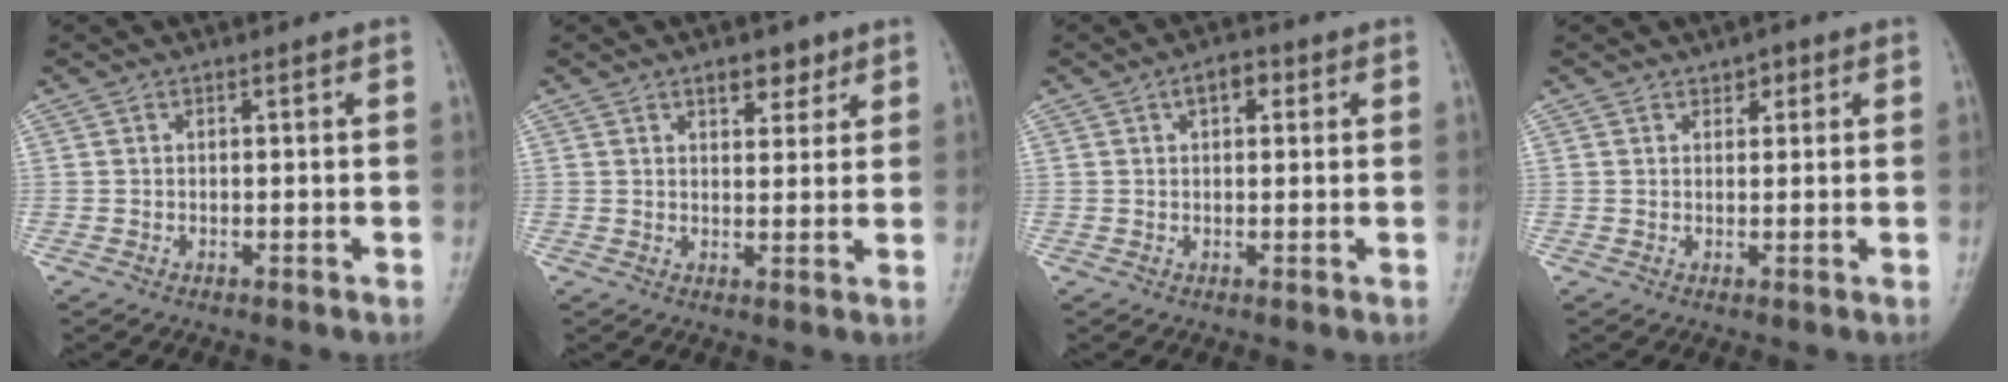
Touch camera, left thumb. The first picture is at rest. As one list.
[{"total": 4.2, "force": [2.6, 2.3, 2.3], "torque": [-0.005, -0.013, 0.037]}, {"total": 3.6, "force": [1.3, 2.1, 2.6], "torque": [-0.027, 0.009, 0.016]}, {"total": 1.8, "force": [1.1, 1.2, 0.8], "torque": [0.007, -0.003, 0.010]}]